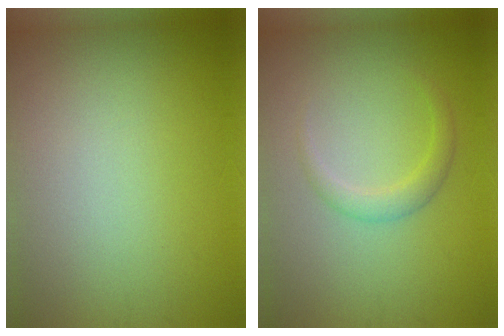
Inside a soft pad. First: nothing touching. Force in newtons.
{"total": 1.7, "press": 1.7, "slide": 0.0}